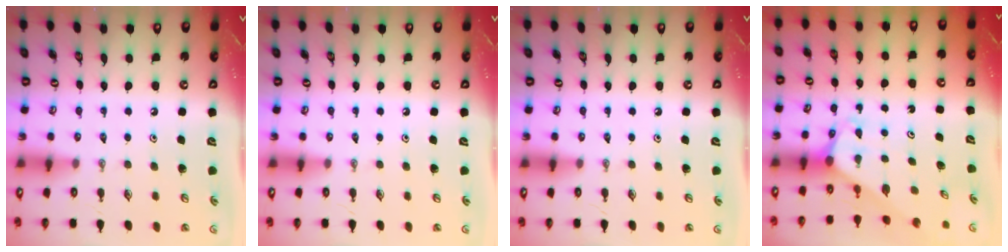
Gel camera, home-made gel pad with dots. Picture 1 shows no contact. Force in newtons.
{"total": 0.0}
{"total": 0.0}
{"total": 2.0, "press": 2.0, "slide": 0.1}